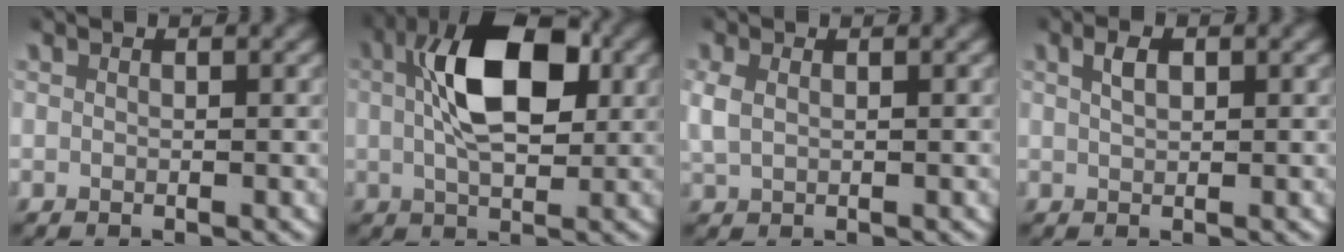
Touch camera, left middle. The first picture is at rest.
{"total": 9.6, "force": [1.6, 5.0, 8.0], "torque": [-0.143, 0.002, 0.024]}
{"total": 2.1, "force": [0.5, 1.5, 1.5], "torque": [-0.046, 0.000, 0.013]}
{"total": 1.4, "force": [0.6, 0.7, 1.1], "torque": [-0.019, 0.002, 0.012]}